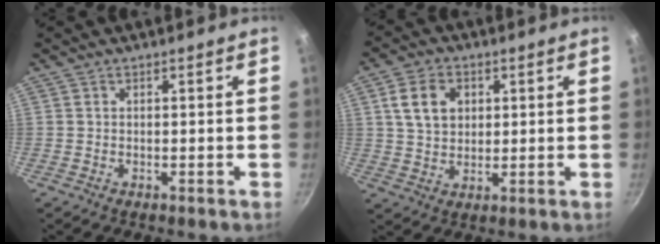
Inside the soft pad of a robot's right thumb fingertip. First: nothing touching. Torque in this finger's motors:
{"motor_torque": [-0.13, 0.35, 0.22, 0.00, 0.06]}